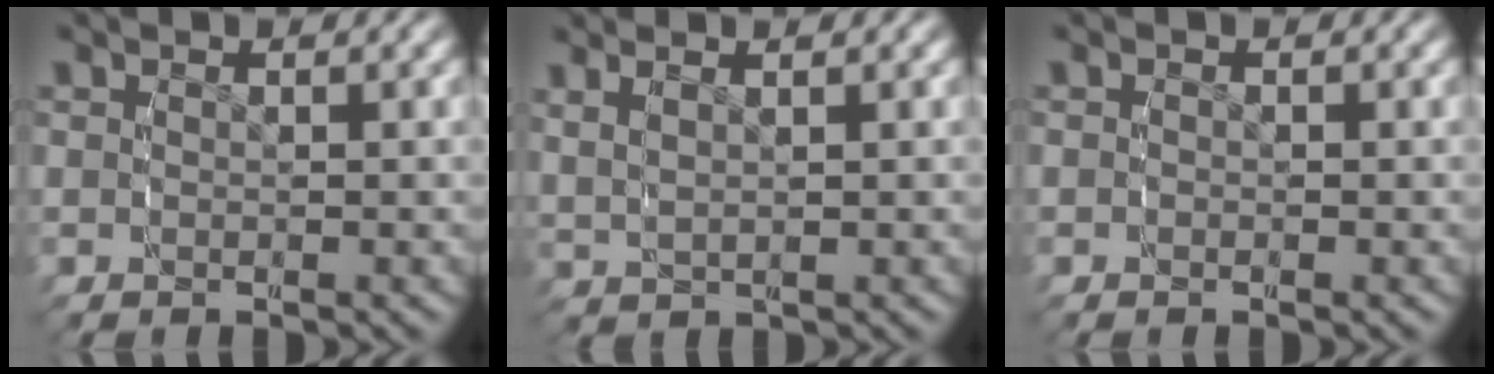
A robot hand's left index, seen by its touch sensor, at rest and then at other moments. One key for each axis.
{"total": 2.1, "fx": 1.3, "fy": 0.8, "fz": 1.4, "tx": -0.032, "ty": 0.001, "tz": 0.033}
{"total": 0.0}